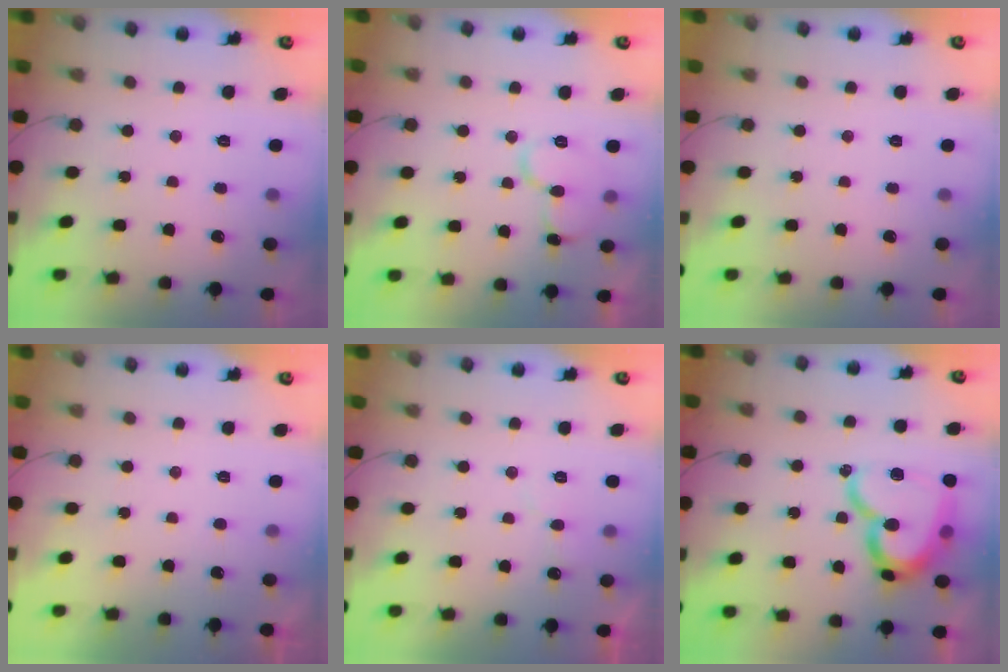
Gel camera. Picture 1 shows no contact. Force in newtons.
{"total": 11.3, "press": 11.3, "slide": 1.1}
{"total": 0.0}
{"total": 1.0, "press": 1.0, "slide": 0.2}
{"total": 4.2, "press": 4.1, "slide": 0.4}
{"total": 19.7, "press": 19.6, "slide": 1.8}